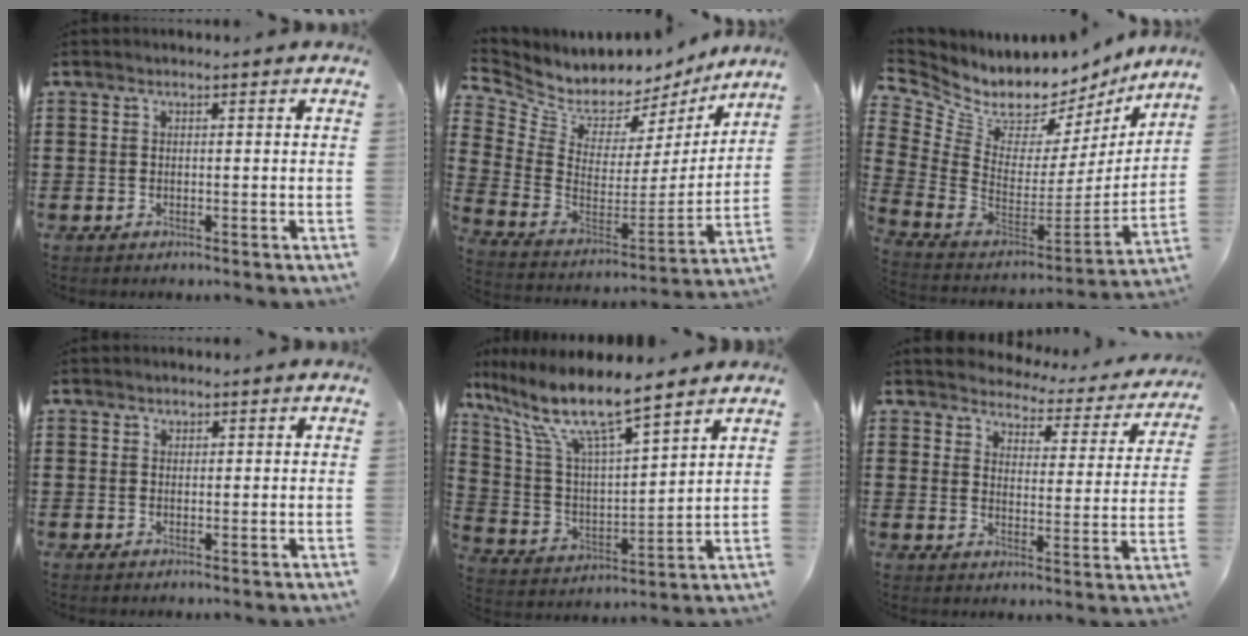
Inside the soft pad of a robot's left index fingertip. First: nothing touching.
{"total": 5.7, "force": [4.9, 3.0, 0.4], "torque": [-0.047, -0.054, 0.086]}
{"total": 6.0, "force": [4.9, 3.2, 1.4], "torque": [-0.067, -0.059, 0.085]}
{"total": 0.6, "force": [0.4, 0.5, 0.2], "torque": [-0.004, 0.003, 0.008]}
{"total": 9.8, "force": [7.9, 0.8, 5.7], "torque": [-0.145, -0.051, 0.130]}
{"total": 3.0, "force": [3.0, 0.4, -0.1], "torque": [-0.022, -0.026, 0.044]}